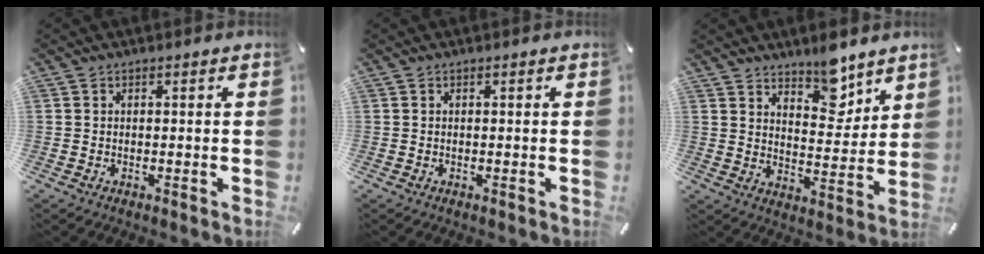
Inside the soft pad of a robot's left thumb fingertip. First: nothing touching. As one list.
[{"total": 0.0}, {"total": 9.5, "force": [7.9, 4.2, 3.4], "torque": [-0.030, -0.059, 0.139]}]